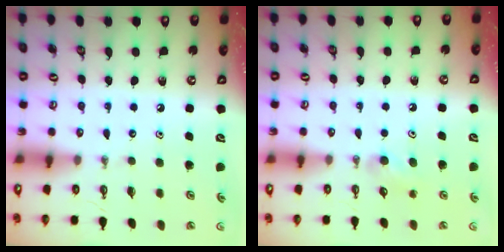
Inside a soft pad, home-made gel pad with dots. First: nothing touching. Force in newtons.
{"total": 3.6, "press": 3.4, "slide": 1.2}